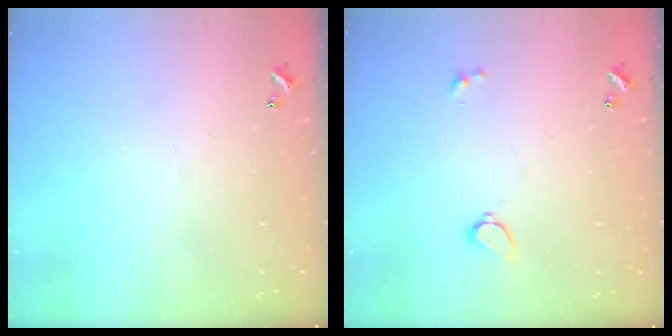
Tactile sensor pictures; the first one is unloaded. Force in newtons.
{"total": 1.5, "press": 1.4, "slide": 0.4}